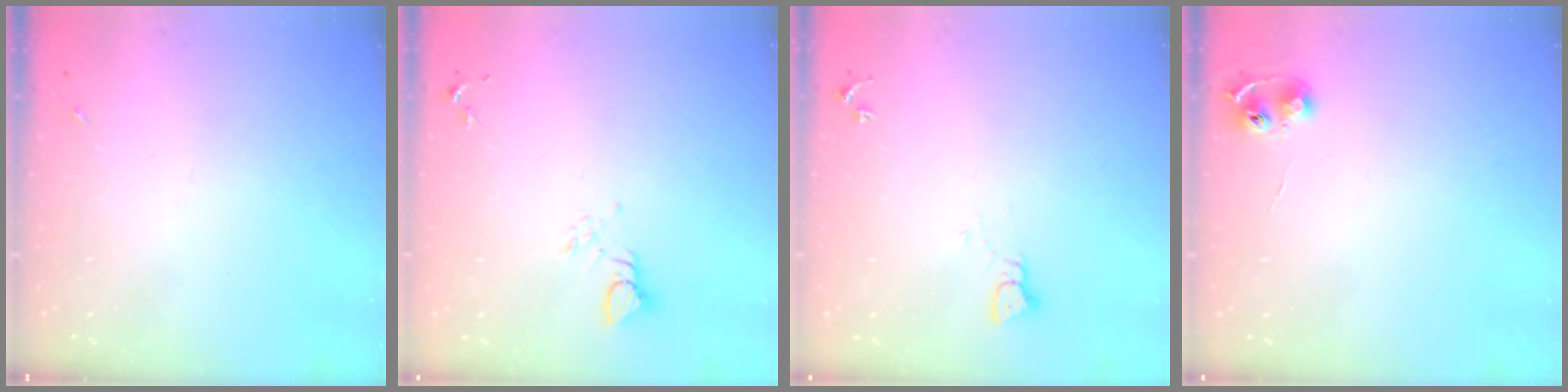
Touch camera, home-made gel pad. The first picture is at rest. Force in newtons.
{"total": 3.8, "press": 3.8, "slide": 0.5}
{"total": 2.2, "press": 2.2, "slide": 0.2}
{"total": 6.4, "press": 6.4, "slide": 0.7}